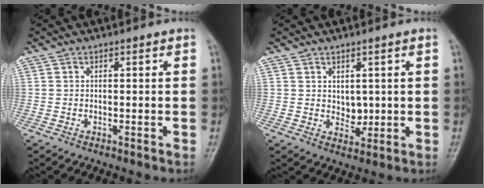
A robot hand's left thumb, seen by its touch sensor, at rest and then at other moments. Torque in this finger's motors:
{"motor_torque": [-0.13, -0.13, 0.05, -0.04, 0.04]}